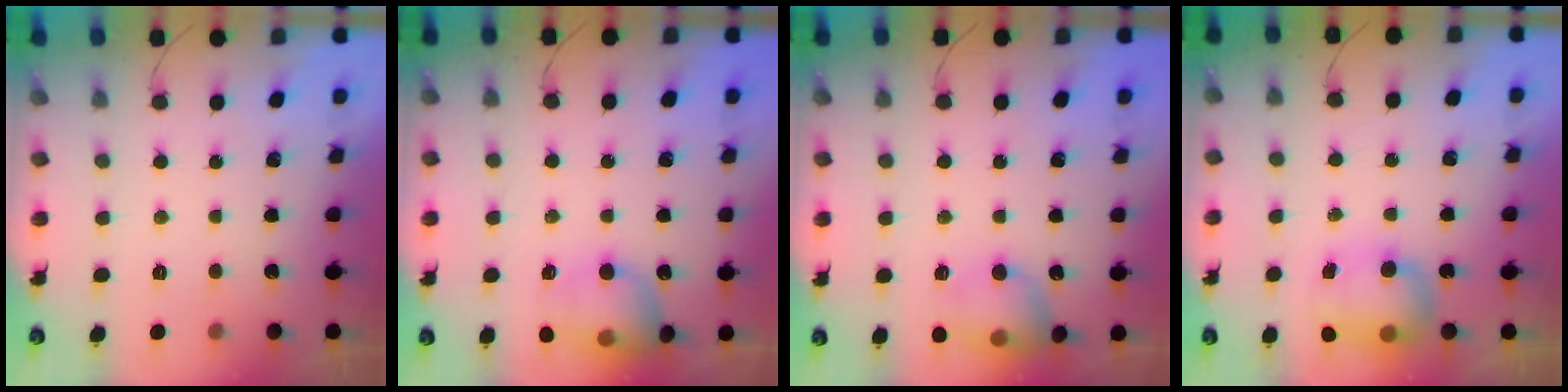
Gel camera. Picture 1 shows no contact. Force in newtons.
{"total": 14.3, "press": 14.1, "slide": 2.4}
{"total": 11.9, "press": 11.7, "slide": 1.9}
{"total": 7.7, "press": 7.6, "slide": 1.4}